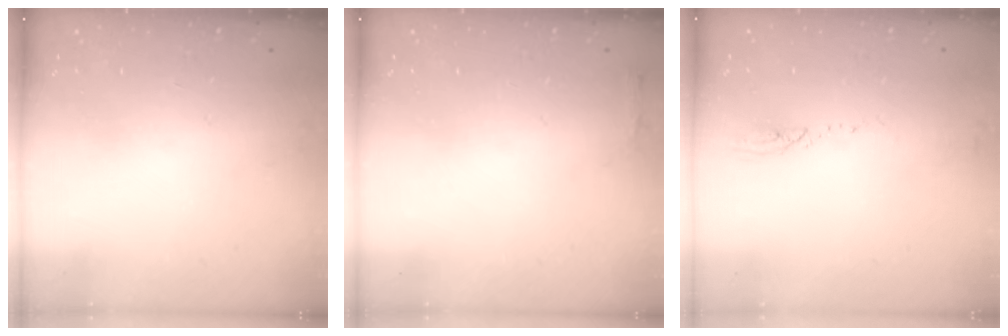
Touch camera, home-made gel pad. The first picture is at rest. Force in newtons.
{"total": 2.3, "press": 2.3, "slide": 0.5}
{"total": 2.4, "press": 2.4, "slide": 0.3}